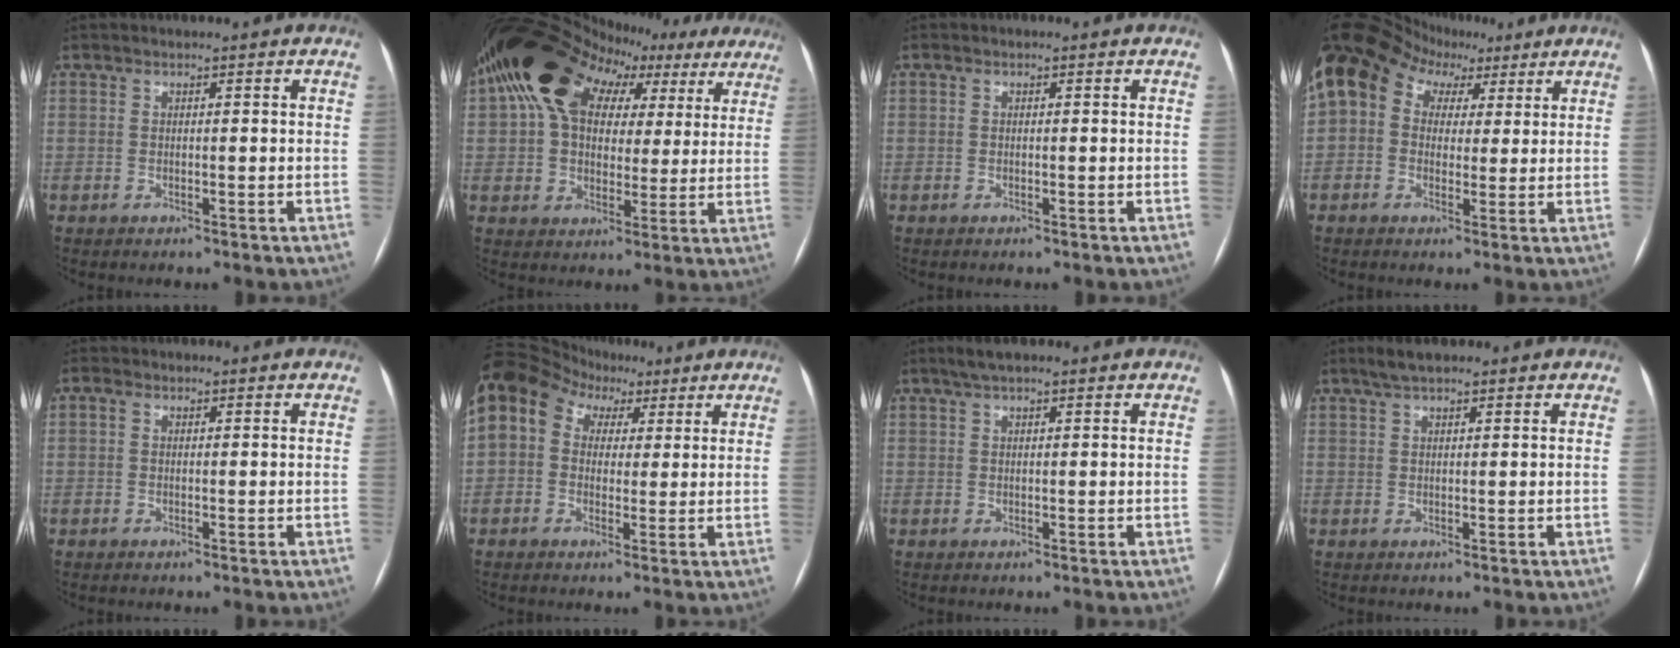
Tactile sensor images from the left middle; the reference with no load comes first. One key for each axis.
{"total": 21.2, "fx": 11.2, "fy": 13.2, "fz": 12.2, "tx": -0.201, "ty": 0.081, "tz": 0.167}
{"total": 0.0}
{"total": 12.7, "fx": 5.5, "fy": 9.6, "fz": 6.2, "tx": -0.116, "ty": 0.070, "tz": 0.087}
{"total": 1.1, "fx": 0.1, "fy": 0.9, "fz": 0.7, "tx": -0.018, "ty": 0.009, "tz": 0.000}
{"total": 13.7, "fx": 5.3, "fy": 10.5, "fz": 7.0, "tx": -0.160, "ty": 0.077, "tz": 0.088}
{"total": 3.7, "fx": 2.4, "fy": 1.0, "fz": 2.6, "tx": -0.052, "ty": 0.025, "tz": 0.041}
{"total": 3.7, "fx": 2.6, "fy": 1.1, "fz": 2.4, "tx": -0.051, "ty": 0.018, "tz": 0.047}